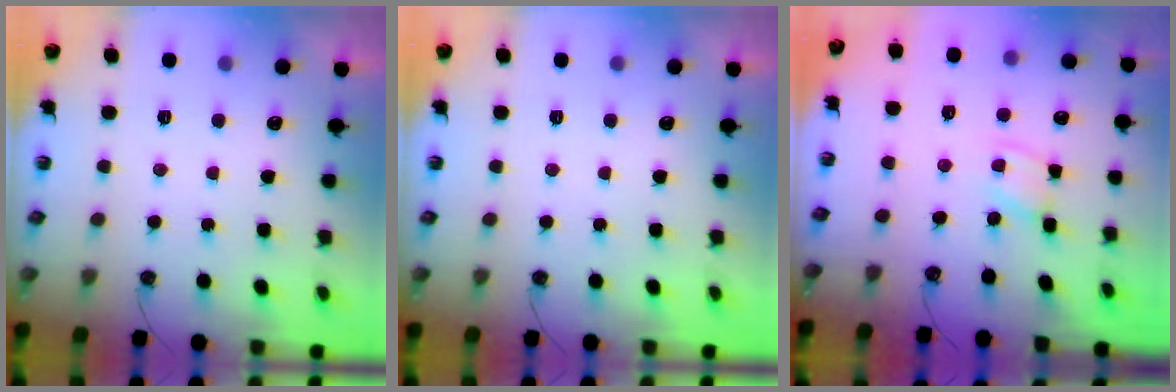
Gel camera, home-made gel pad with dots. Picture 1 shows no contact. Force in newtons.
{"total": 0.0}
{"total": 2.0, "press": 2.0, "slide": 0.1}